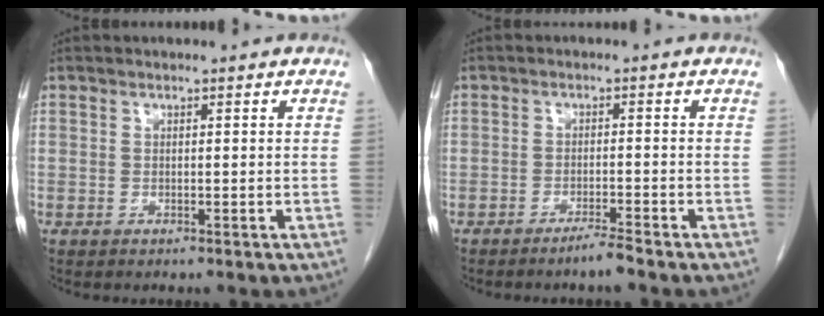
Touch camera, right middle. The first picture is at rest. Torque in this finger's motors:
{"motor_torque": [0.86, -0.39, 0.15, 0.08]}